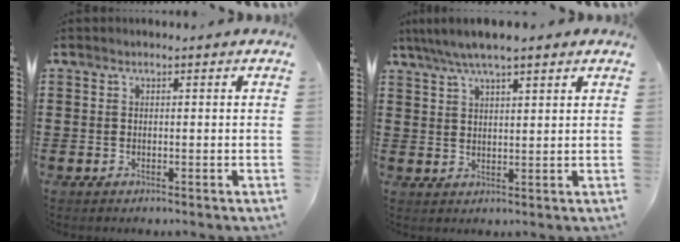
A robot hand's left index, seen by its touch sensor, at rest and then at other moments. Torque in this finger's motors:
{"motor_torque": [1.22, -0.92, 0.45, 0.21]}